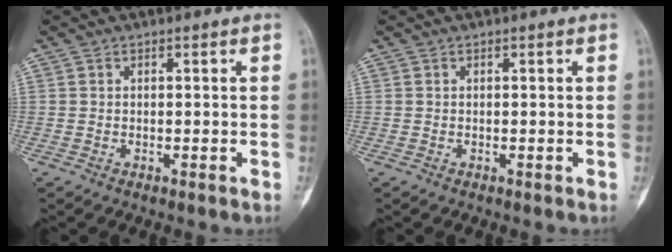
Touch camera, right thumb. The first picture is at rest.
{"total": 0.0}